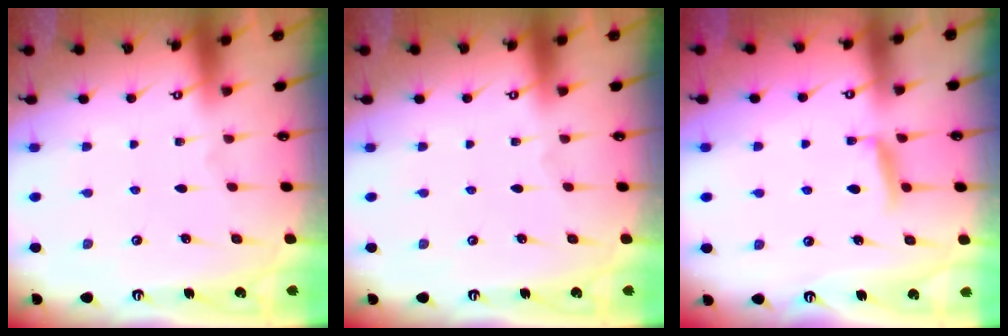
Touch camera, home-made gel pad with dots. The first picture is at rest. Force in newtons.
{"total": 0.0}
{"total": 7.1, "press": 7.1, "slide": 0.9}